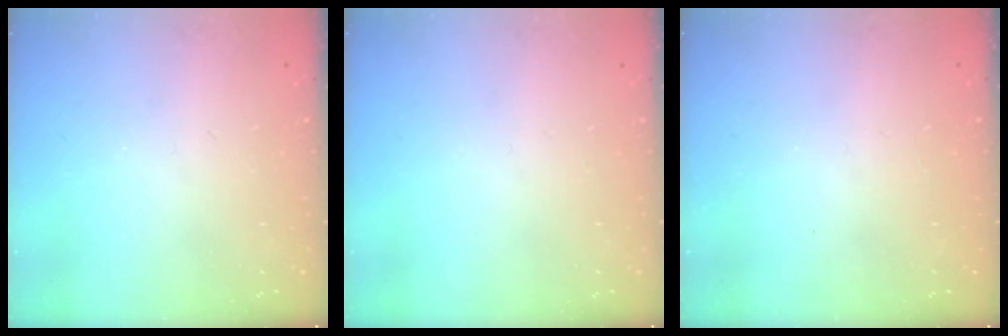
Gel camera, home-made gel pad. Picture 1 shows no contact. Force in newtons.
{"total": 0.0}
{"total": 0.0}